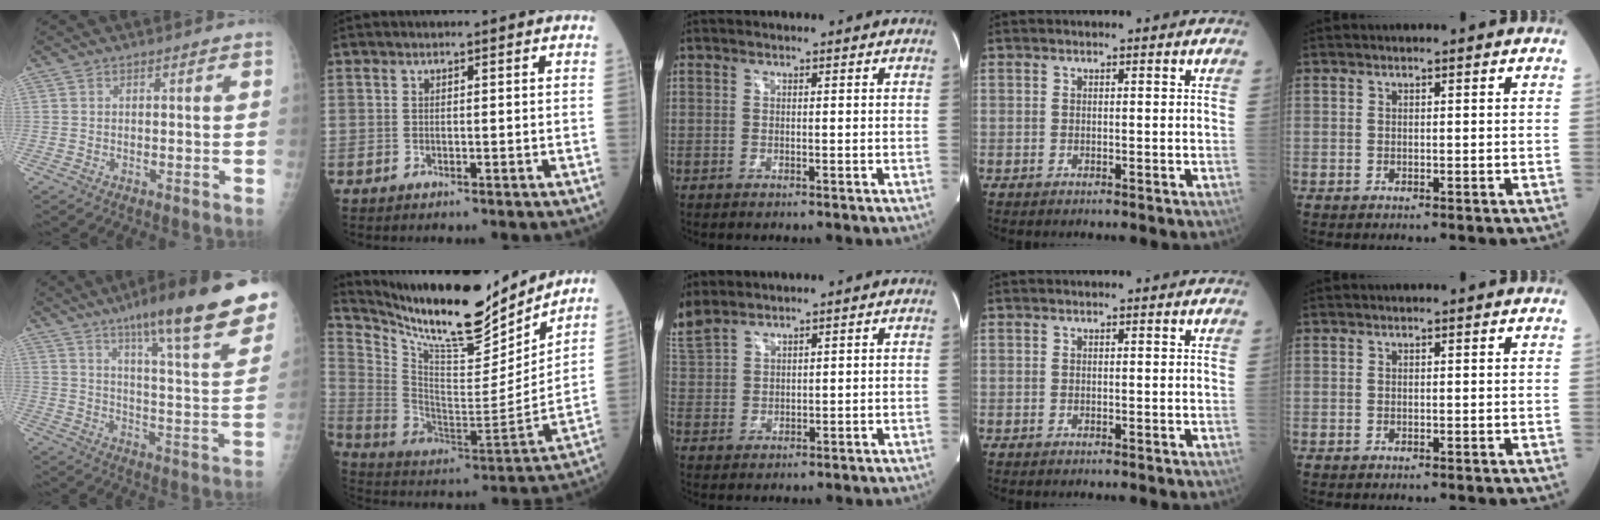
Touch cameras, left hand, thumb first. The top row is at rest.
{"thumb": {"total": 23.1, "force": [15.5, 3.3, 16.8], "torque": [-0.223, -0.060, 0.224]}, "index": {"total": 21.5, "force": [18.8, 3.7, 9.7], "torque": [-0.181, -0.029, 0.308]}, "middle": {"total": 6.7, "force": [6.1, 1.9, 2.3], "torque": [-0.076, 0.013, 0.139]}}